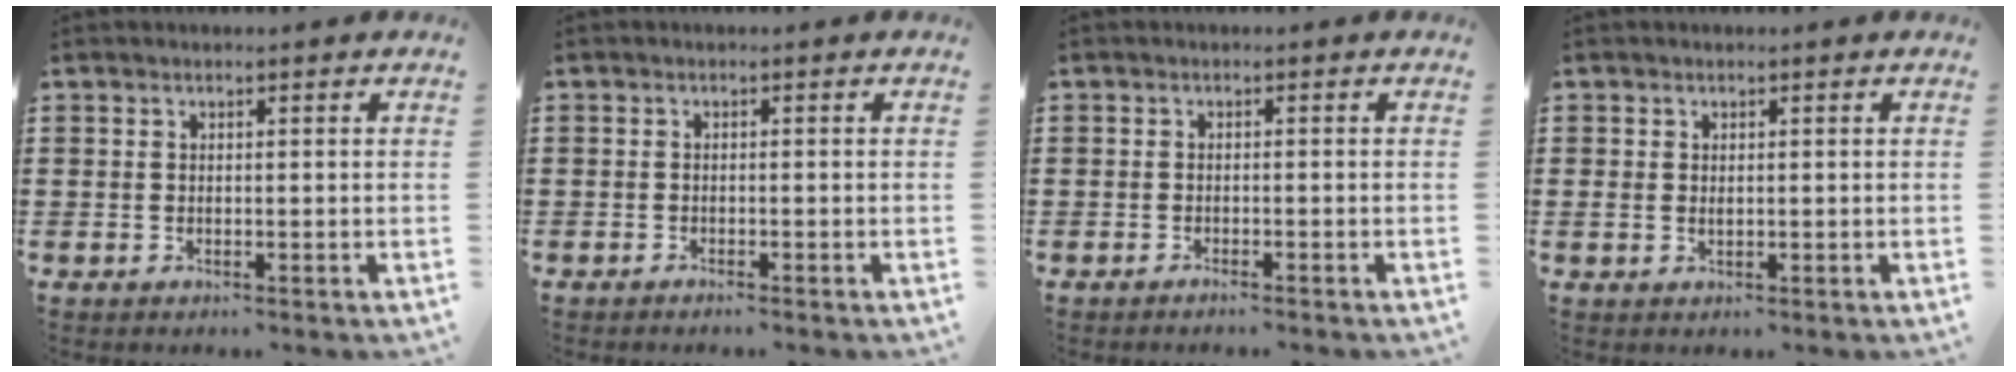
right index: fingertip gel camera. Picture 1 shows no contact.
{"total": 0.5, "force": [-0.5, 0.0, 0.1], "torque": [-0.003, -0.001, -0.010]}
{"total": 0.8, "force": [-0.8, -0.1, 0.2], "torque": [-0.005, 0.000, -0.015]}
{"total": 1.0, "force": [0.1, 0.7, 0.7], "torque": [-0.015, 0.005, 0.000]}